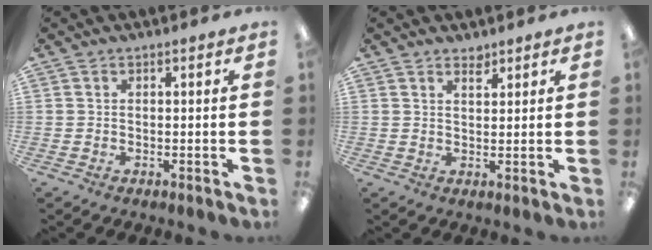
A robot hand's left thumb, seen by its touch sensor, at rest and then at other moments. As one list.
[{"total": 2.1, "force": [2.0, 0.7, 0.5], "torque": [-0.005, -0.009, 0.035]}]